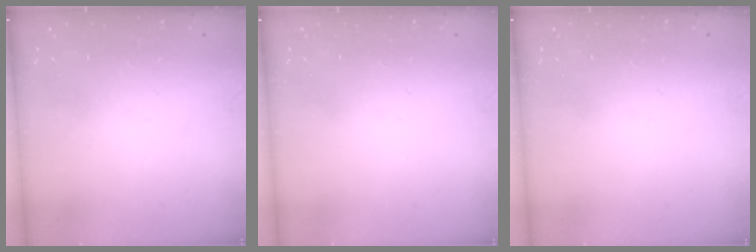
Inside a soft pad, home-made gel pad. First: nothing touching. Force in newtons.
{"total": 0.0}
{"total": 0.0}